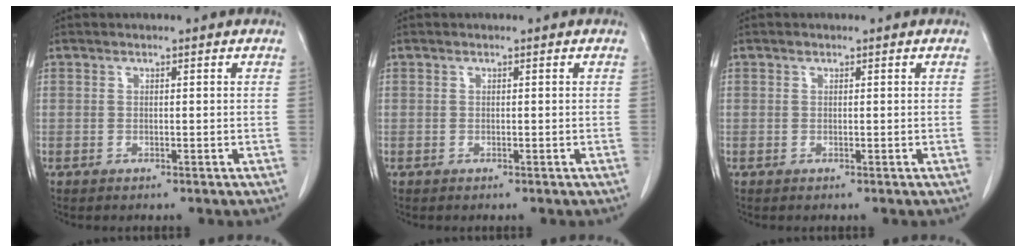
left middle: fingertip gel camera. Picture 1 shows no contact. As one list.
[{"total": 0.0}, {"total": 0.0}]